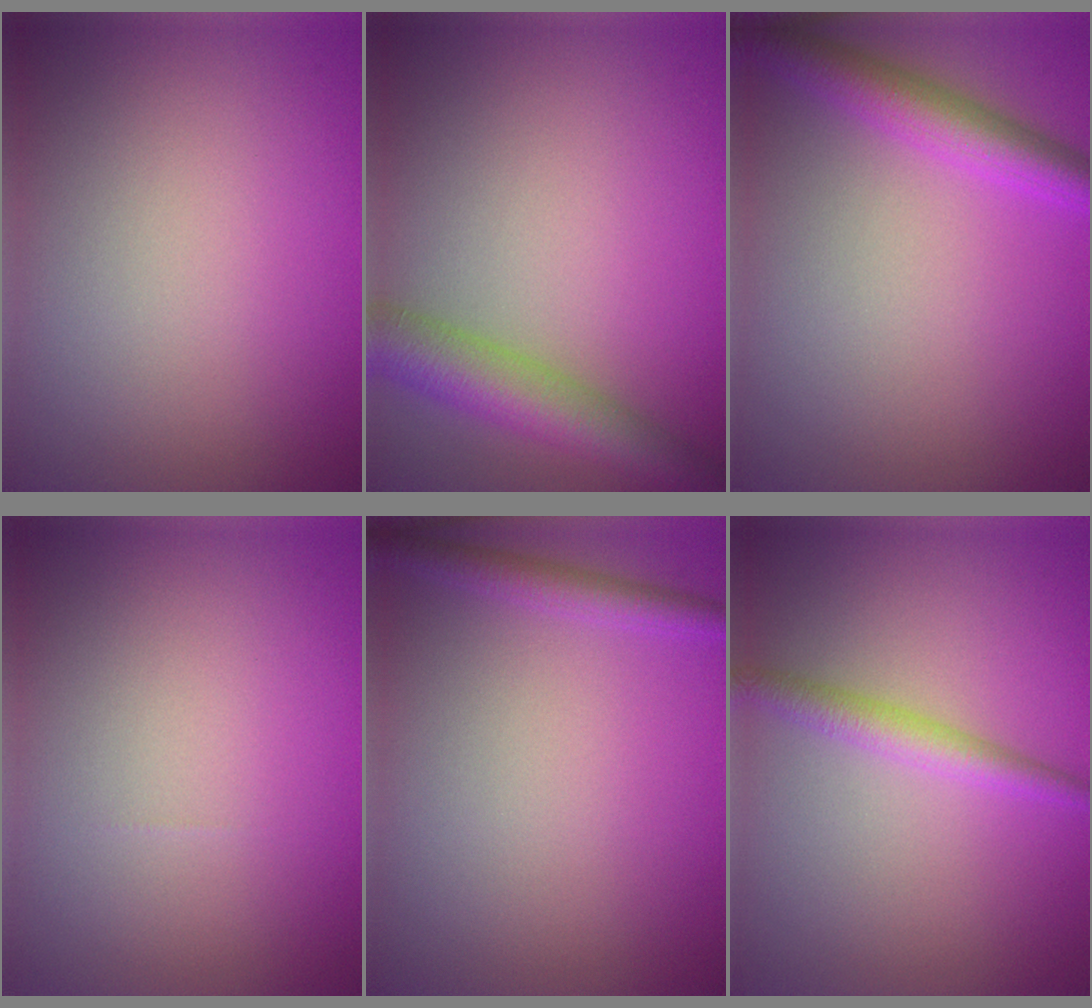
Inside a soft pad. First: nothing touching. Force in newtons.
{"total": 5.7, "press": 5.7, "slide": 0.2}
{"total": 4.0, "press": 4.0, "slide": 0.1}
{"total": 0.0}
{"total": 1.9, "press": 1.9, "slide": 0.1}
{"total": 2.3, "press": 2.3, "slide": 0.0}